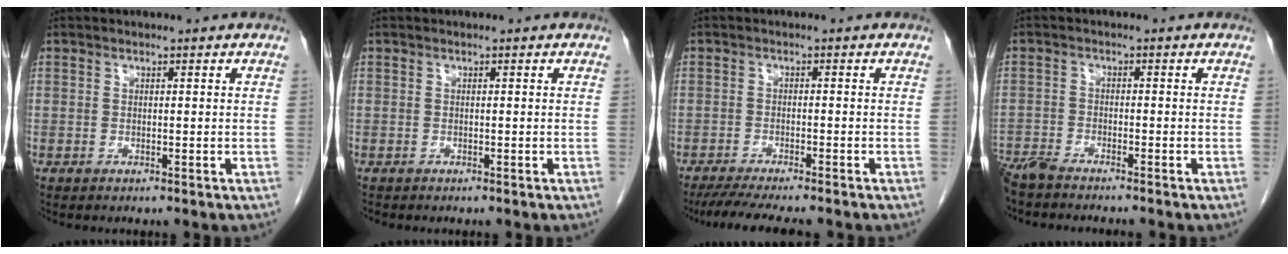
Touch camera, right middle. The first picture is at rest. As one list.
[{"total": 0.0}, {"total": 9.2, "force": [-7.9, 0.7, 4.7], "torque": [-0.064, -0.016, -0.122]}, {"total": 6.0, "force": [-5.5, 0.2, 2.4], "torque": [-0.031, -0.016, -0.096]}]